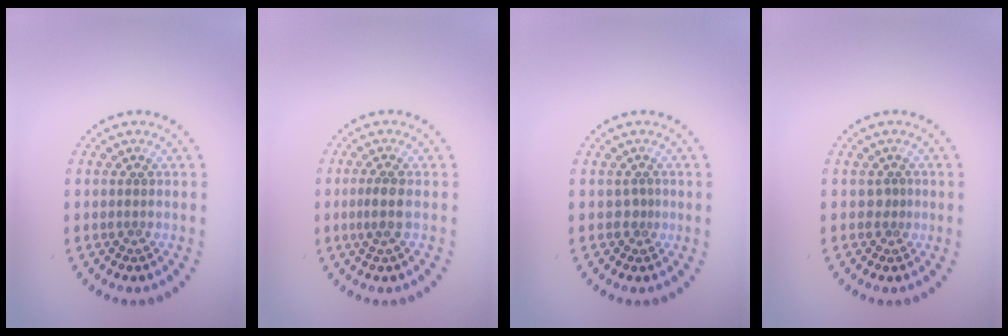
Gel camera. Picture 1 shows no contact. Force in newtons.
{"total": 1.8, "press": 1.5, "slide": 0.9}
{"total": 0.7, "press": 0.3, "slide": 0.7}
{"total": 0.8, "press": 0.4, "slide": 0.7}